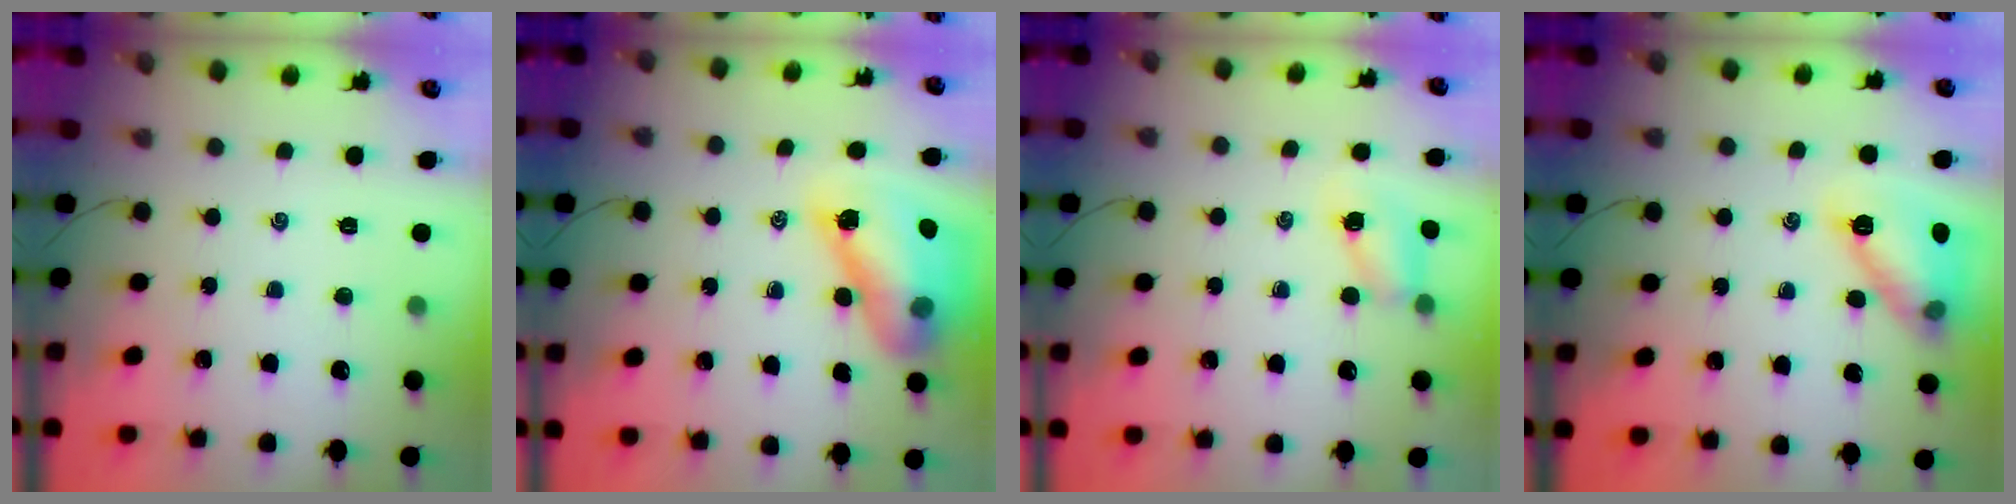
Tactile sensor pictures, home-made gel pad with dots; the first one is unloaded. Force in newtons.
{"total": 13.5, "press": 12.9, "slide": 3.7}
{"total": 4.4, "press": 4.3, "slide": 0.8}
{"total": 12.2, "press": 12.2, "slide": 0.1}